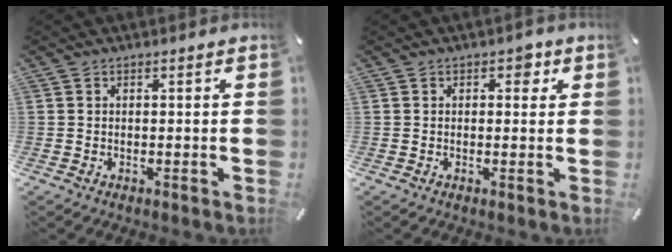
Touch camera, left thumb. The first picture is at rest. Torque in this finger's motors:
{"motor_torque": [0.41, 0.28, 0.08, -0.20, 0.07]}